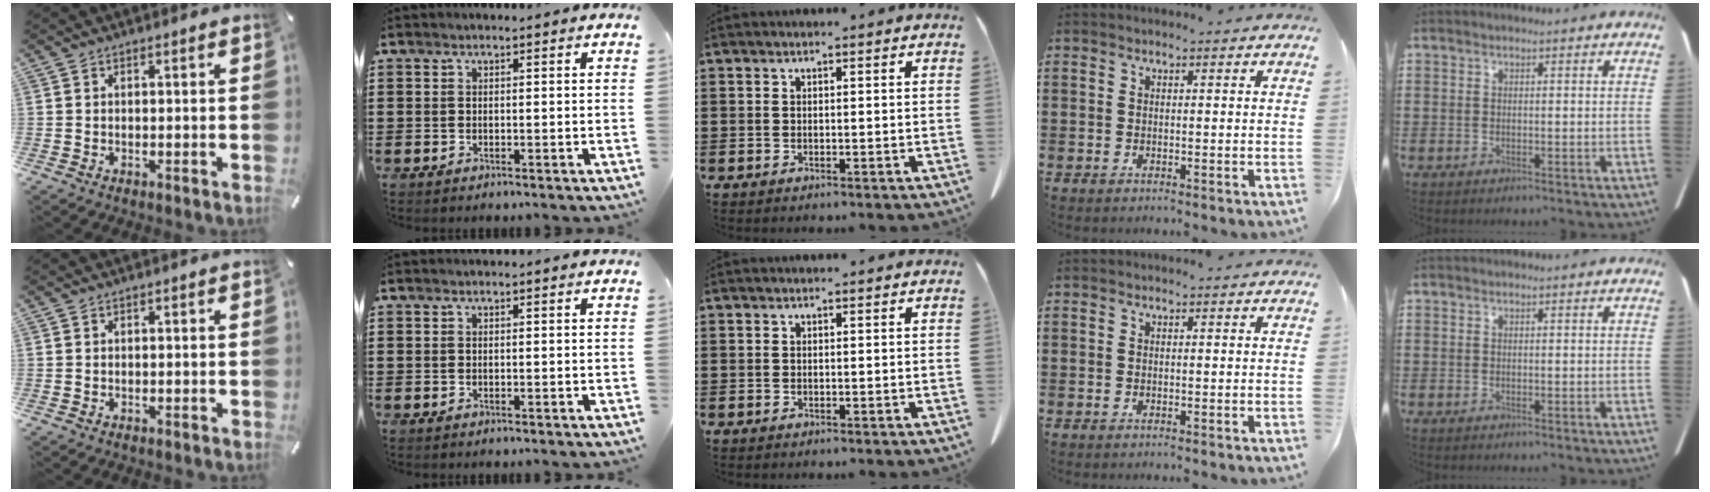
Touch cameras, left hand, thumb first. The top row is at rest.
{}